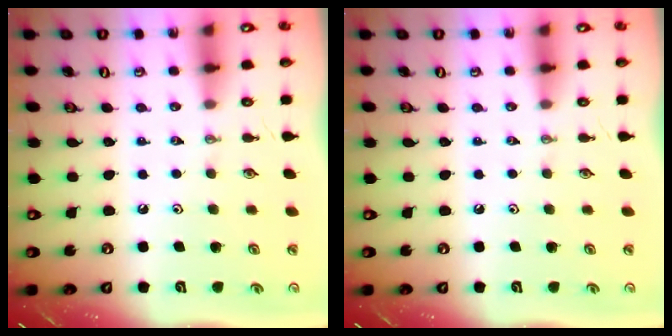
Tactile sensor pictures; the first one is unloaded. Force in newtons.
{"total": 0.0}